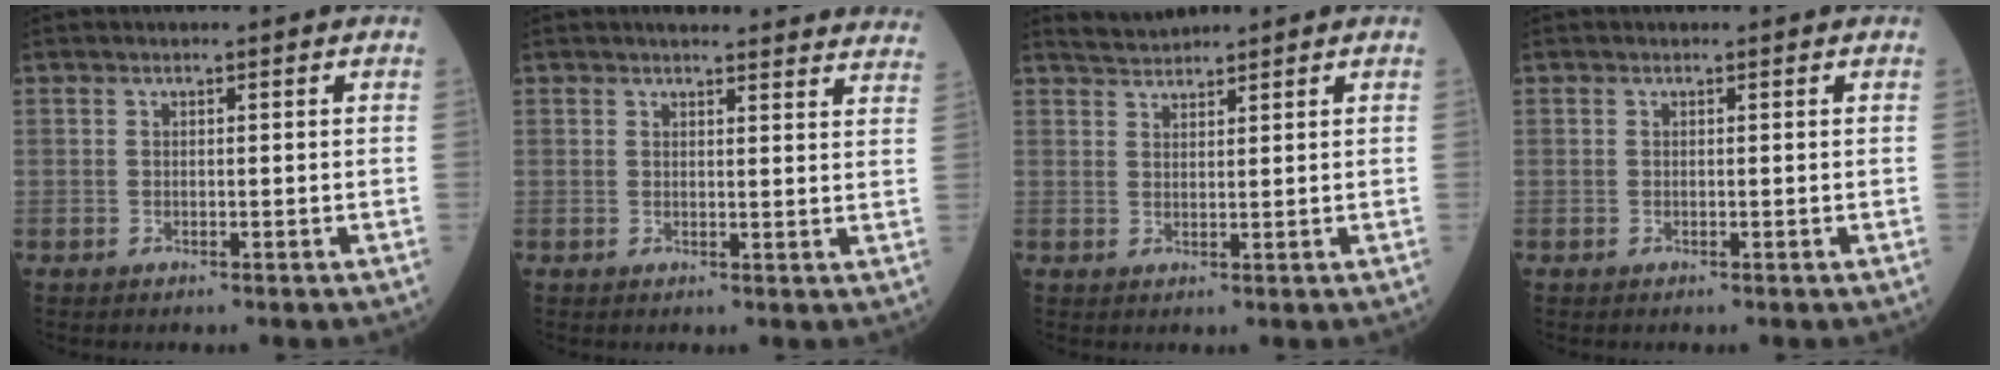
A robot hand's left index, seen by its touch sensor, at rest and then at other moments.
{"total": 20.1, "force": [19.3, 1.9, 5.4], "torque": [-0.053, -0.040, 0.208]}
{"total": 2.5, "force": [2.5, -0.2, -0.2], "torque": [-0.004, 0.012, 0.055]}
{"total": 0.0}